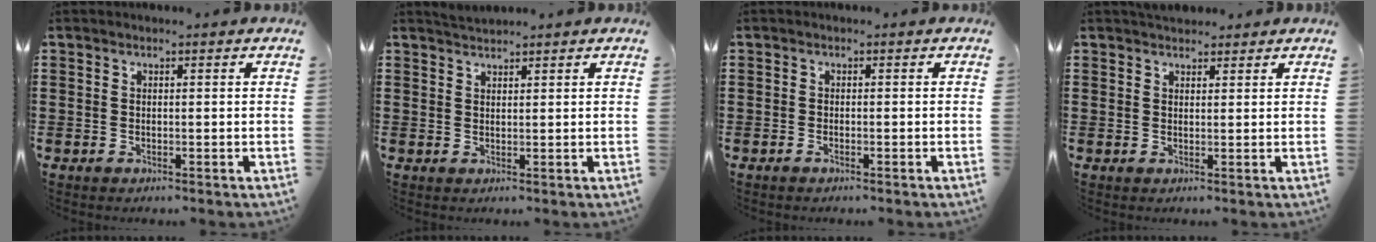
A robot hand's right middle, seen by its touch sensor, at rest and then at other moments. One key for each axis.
{"total": 1.7, "fx": 1.7, "fy": 0.1, "fz": 0.1, "tx": -0.007, "ty": 0.002, "tz": 0.034}
{"total": 0.5, "fx": -0.4, "fy": 0.0, "fz": 0.4, "tx": -0.008, "ty": -0.004, "tz": -0.006}
{"total": 1.9, "fx": 1.8, "fy": 0.7, "fz": 0.0, "tx": -0.005, "ty": 0.004, "tz": 0.036}